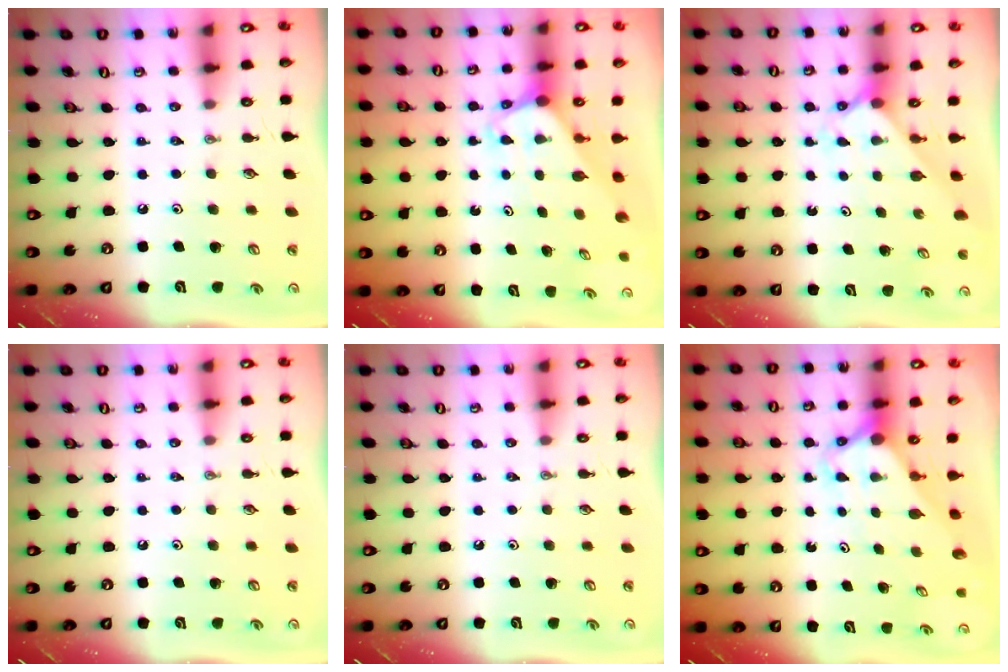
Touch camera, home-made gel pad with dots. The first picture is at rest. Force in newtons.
{"total": 2.0, "press": 2.0, "slide": 0.2}
{"total": 2.0, "press": 2.0, "slide": 0.2}
{"total": 0.0}
{"total": 0.0}
{"total": 3.1, "press": 3.1, "slide": 0.2}